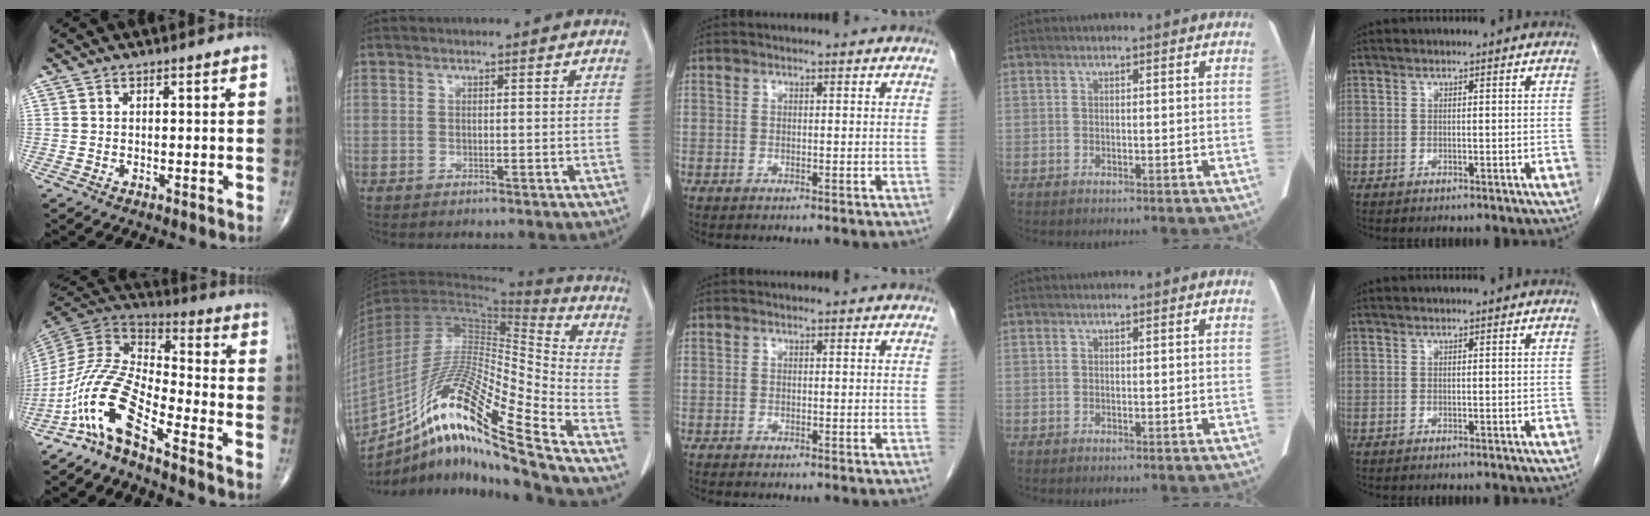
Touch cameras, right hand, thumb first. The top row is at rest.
{"thumb": {"total": 13.6, "force": [-9.0, 3.7, 9.4], "torque": [-0.199, 0.077, -0.184]}, "index": {"total": 22.2, "force": [-15.0, 0.0, 16.3], "torque": [-0.319, -0.017, -0.279]}, "middle": {"total": 0.9, "force": [-0.8, 0.1, 0.4], "torque": [-0.008, -0.003, -0.011]}}